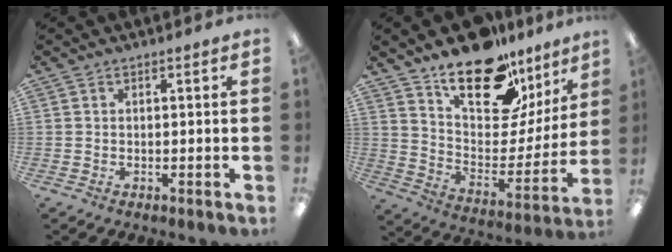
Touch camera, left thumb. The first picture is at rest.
{"total": 19.7, "force": [15.0, 8.9, 9.3], "torque": [-0.145, -0.110, 0.262]}